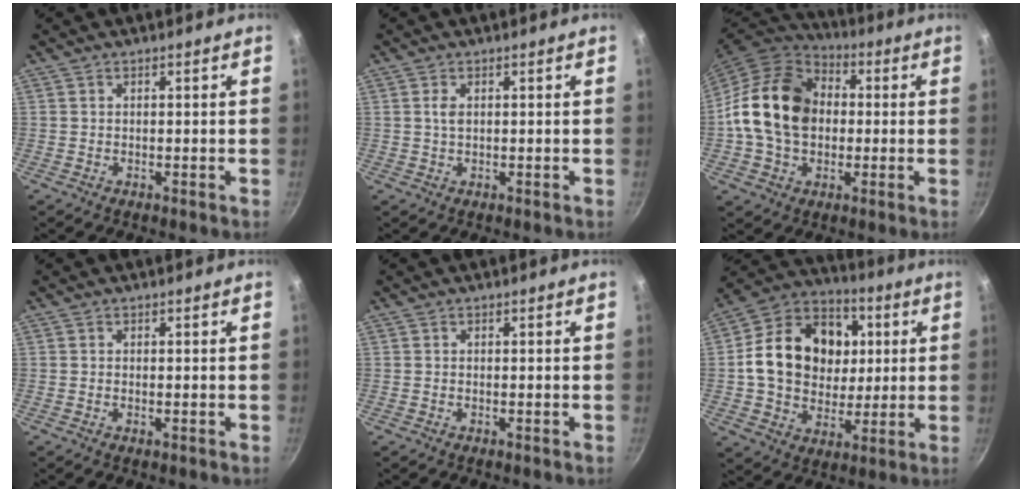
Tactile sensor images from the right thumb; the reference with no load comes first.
{"total": 1.7, "force": [0.4, 0.9, 1.3], "torque": [-0.026, 0.000, 0.008]}
{"total": 18.1, "force": [0.6, 13.7, 11.8], "torque": [-0.188, 0.028, 0.001]}
{"total": 0.7, "force": [-0.1, 0.3, 0.6], "torque": [-0.011, 0.000, -0.003]}
{"total": 0.0}
{"total": 20.9, "force": [2.8, 16.6, 12.4], "torque": [-0.182, 0.020, 0.043]}